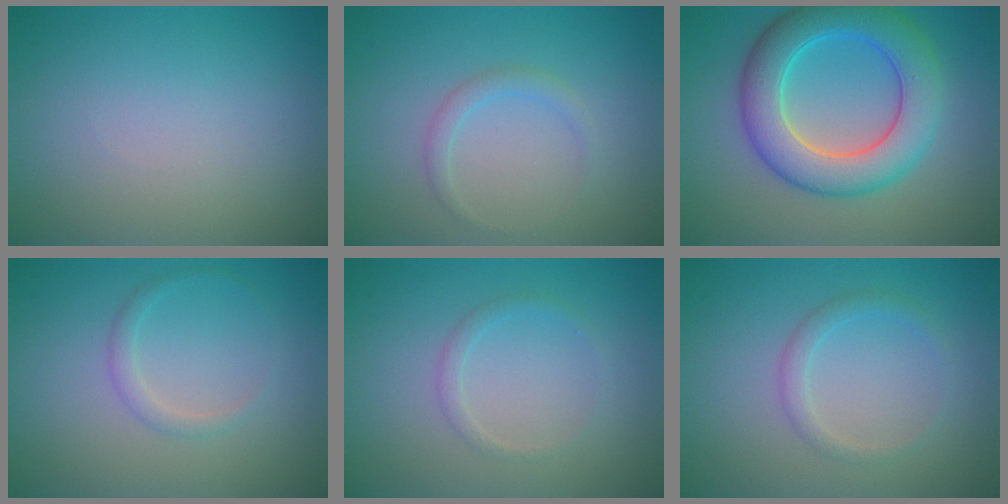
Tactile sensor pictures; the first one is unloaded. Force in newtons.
{"total": 1.3, "press": 1.3, "slide": 0.0}
{"total": 7.6, "press": 7.6, "slide": 0.2}
{"total": 1.2, "press": 1.2, "slide": 0.2}
{"total": 1.1, "press": 1.1, "slide": 0.0}
{"total": 1.5, "press": 1.5, "slide": 0.0}